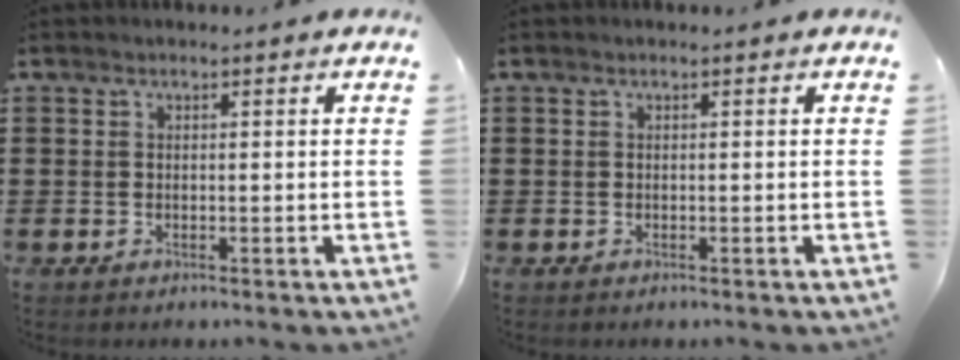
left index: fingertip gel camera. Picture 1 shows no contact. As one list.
[{"total": 0.0}]